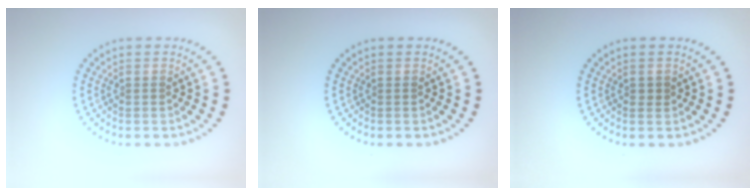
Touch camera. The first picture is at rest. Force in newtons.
{"total": 0.0}
{"total": 0.7, "press": 0.6, "slide": 0.1}